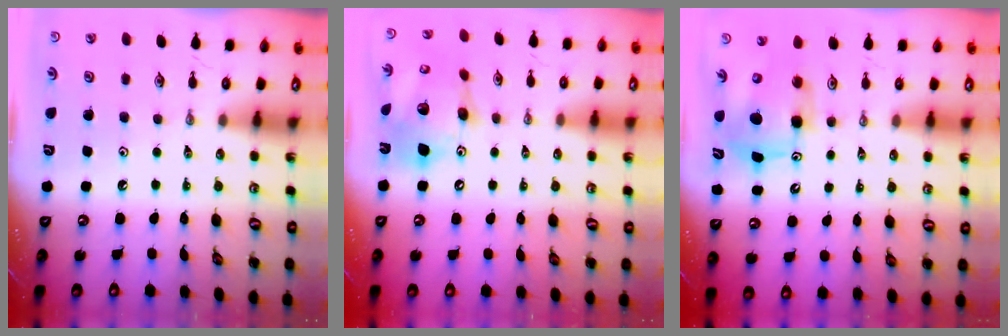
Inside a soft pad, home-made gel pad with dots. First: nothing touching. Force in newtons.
{"total": 17.2, "press": 17.0, "slide": 3.2}
{"total": 9.6, "press": 9.4, "slide": 1.9}